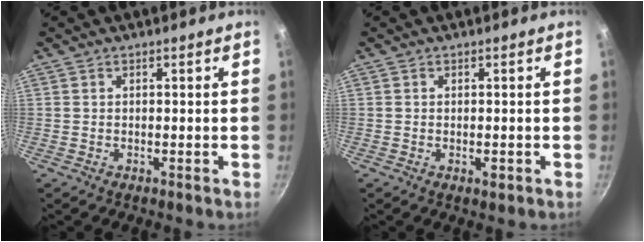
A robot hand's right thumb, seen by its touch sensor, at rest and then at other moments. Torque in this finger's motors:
{"motor_torque": [-0.29, 0.07, -0.23, 0.03, -0.03]}